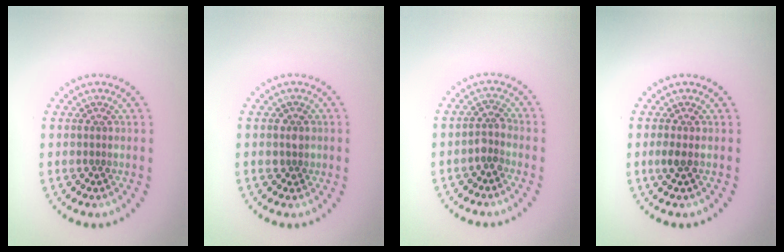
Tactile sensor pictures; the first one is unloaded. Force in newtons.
{"total": 1.5, "press": 1.3, "slide": 0.7}
{"total": 1.6, "press": 1.2, "slide": 1.0}
{"total": 1.0, "press": 1.0, "slide": 0.2}